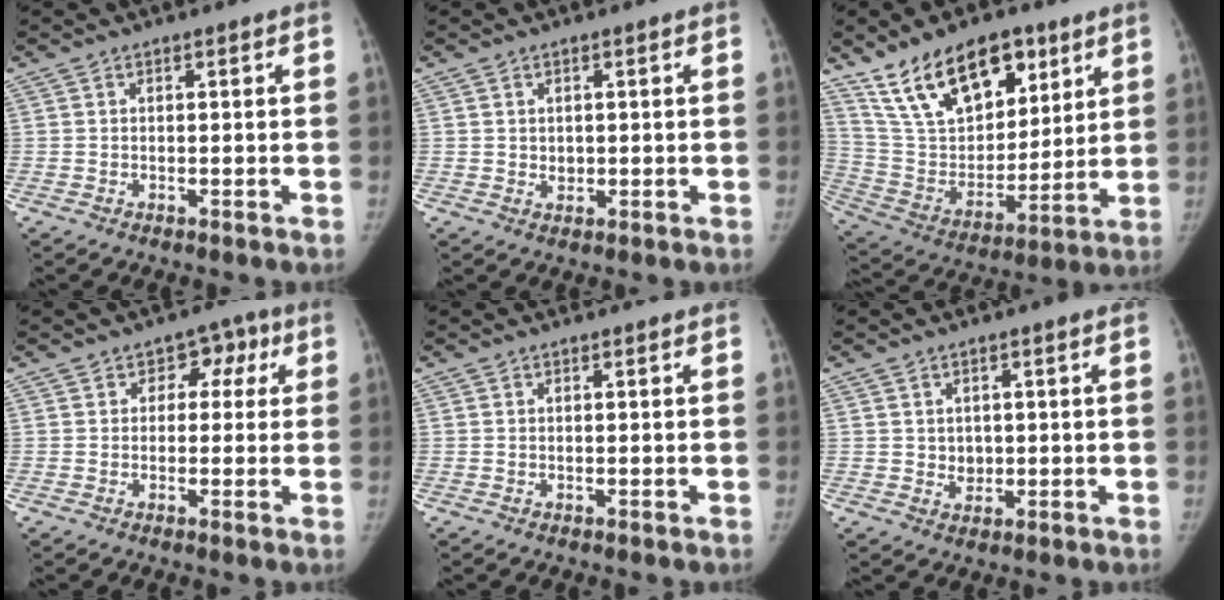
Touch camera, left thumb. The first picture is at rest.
{"total": 1.4, "force": [0.2, 1.3, 0.6], "torque": [-0.005, -0.003, 0.008]}
{"total": 21.4, "force": [13.0, 11.4, 12.6], "torque": [-0.176, -0.045, 0.244]}
{"total": 5.1, "force": [1.4, 4.2, 2.6], "torque": [0.012, 0.007, 0.007]}
{"total": 0.0}
{"total": 2.6, "force": [0.2, 2.3, 1.2], "torque": [-0.005, -0.002, 0.008]}